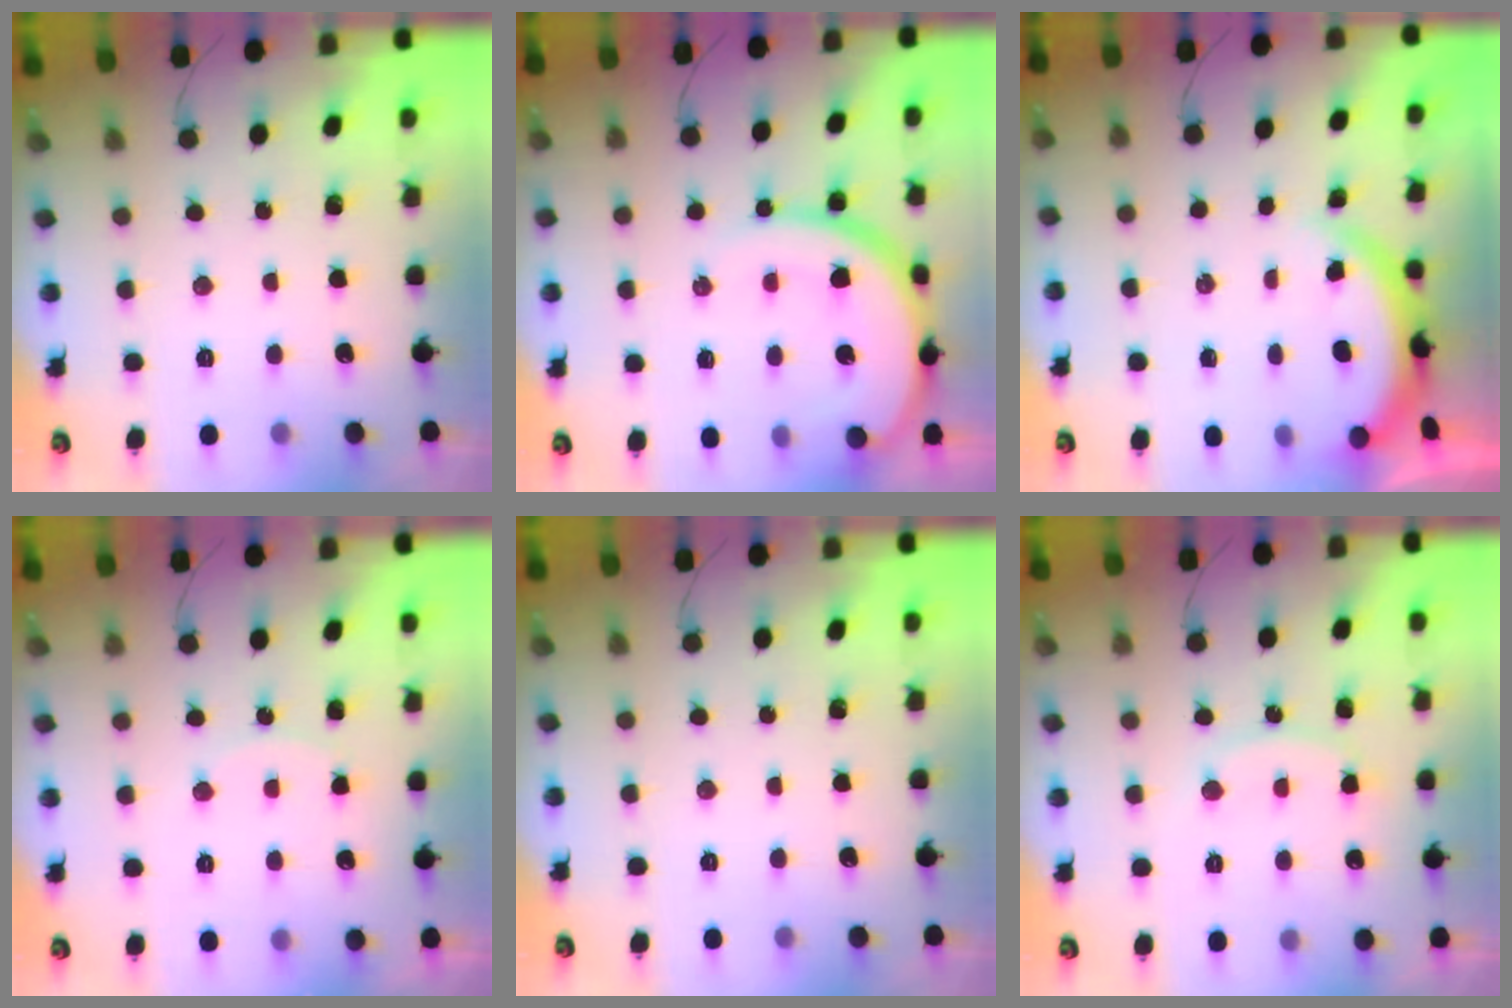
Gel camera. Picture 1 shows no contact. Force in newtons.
{"total": 13.7, "press": 13.6, "slide": 0.9}
{"total": 3.8, "press": 3.7, "slide": 0.6}
{"total": 5.3, "press": 5.2, "slide": 0.5}
{"total": 0.0}
{"total": 9.6, "press": 9.6, "slide": 0.6}